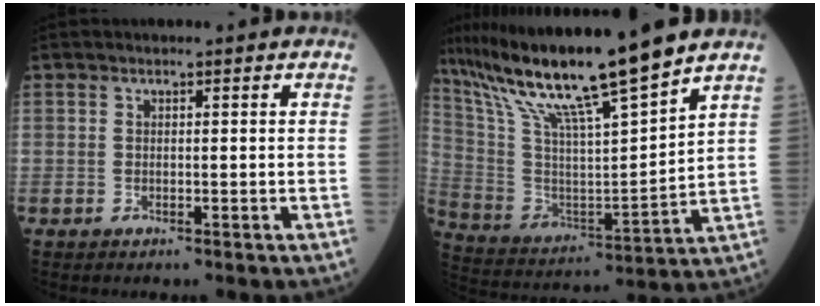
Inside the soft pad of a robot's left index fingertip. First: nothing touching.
{"total": 18.7, "force": [14.5, -0.4, 11.8], "torque": [-0.220, 0.000, 0.267]}